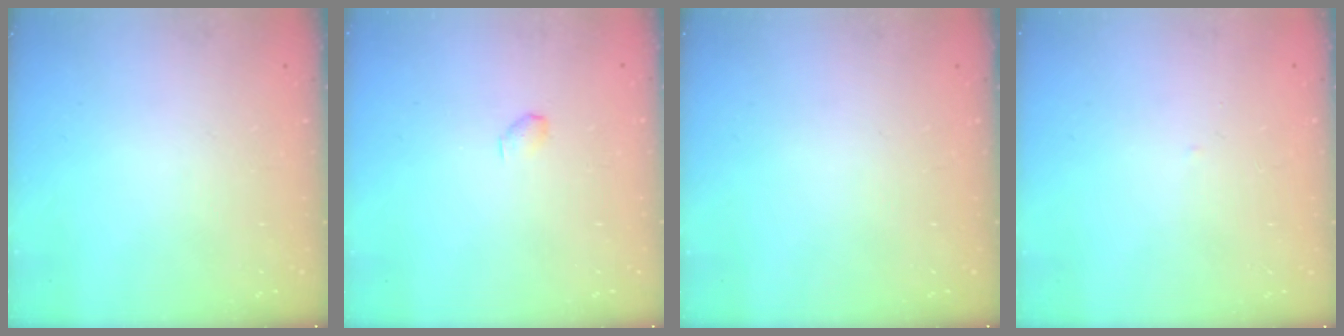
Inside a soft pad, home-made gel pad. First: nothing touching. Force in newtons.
{"total": 2.9, "press": 2.9, "slide": 0.5}
{"total": 0.0}
{"total": 1.6, "press": 1.6, "slide": 0.3}